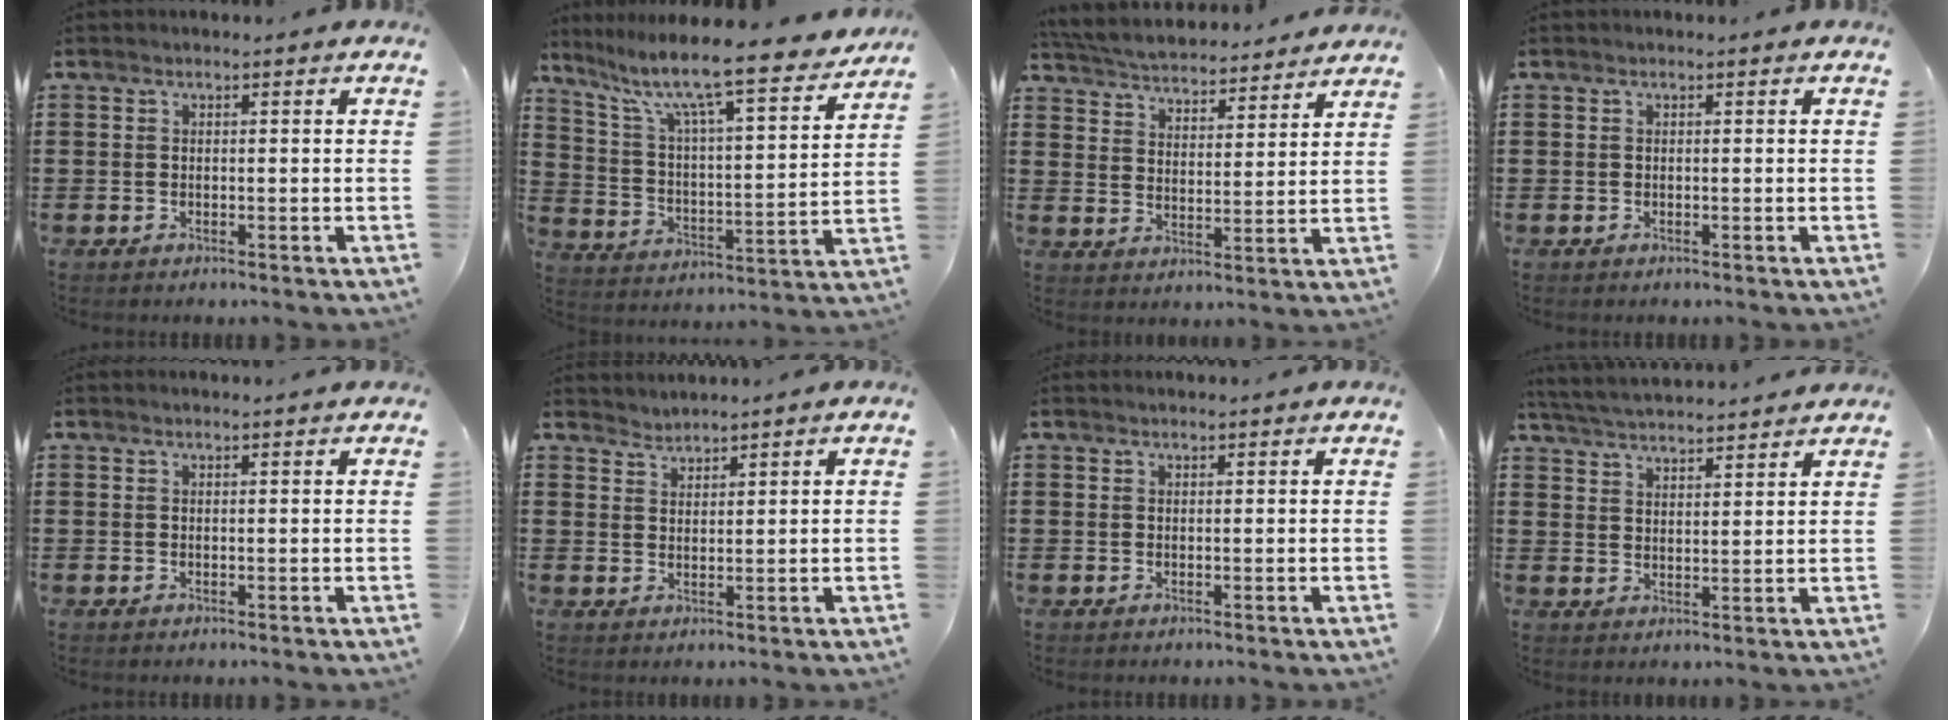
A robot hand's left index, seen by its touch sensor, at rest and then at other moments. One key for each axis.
{"total": 10.1, "fx": 8.2, "fy": 0.6, "fz": 5.8, "tx": -0.136, "ty": -0.062, "tz": 0.130}
{"total": 4.7, "fx": 4.6, "fy": 0.1, "fz": 0.3, "tx": -0.032, "ty": -0.034, "tz": 0.077}
{"total": 0.0}
{"total": 0.9, "fx": 0.8, "fy": -0.1, "fz": 0.4, "tx": -0.008, "ty": -0.002, "tz": 0.016}
{"total": 2.0, "fx": 2.0, "fy": -0.1, "fz": -0.6, "tx": 0.005, "ty": -0.003, "tz": 0.040}
{"total": 0.8, "fx": 0.8, "fy": -0.1, "fz": 0.1, "tx": -0.004, "ty": -0.002, "tz": 0.016}
{"total": 4.1, "fx": 4.0, "fy": -0.1, "fz": 0.6, "tx": -0.028, "ty": -0.022, "tz": 0.070}